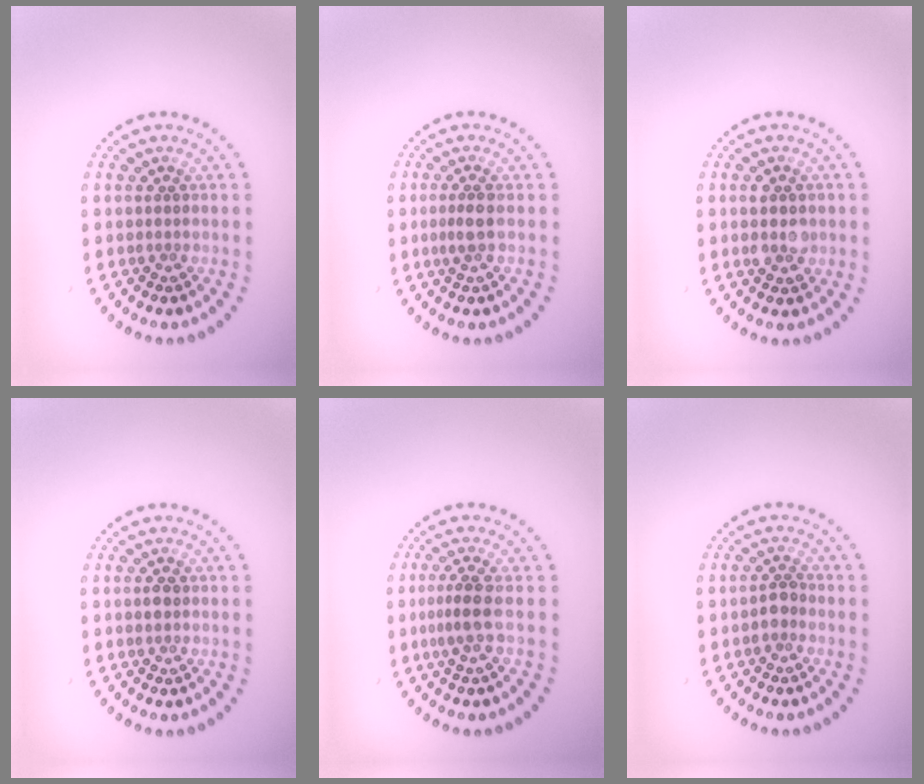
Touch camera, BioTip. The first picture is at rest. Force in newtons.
{"total": 1.7, "press": 1.4, "slide": 1.0}
{"total": 2.4, "press": 2.3, "slide": 0.3}
{"total": 1.0, "press": 1.0, "slide": 0.2}
{"total": 2.3, "press": 1.8, "slide": 1.5}
{"total": 1.4, "press": 1.1, "slide": 0.8}